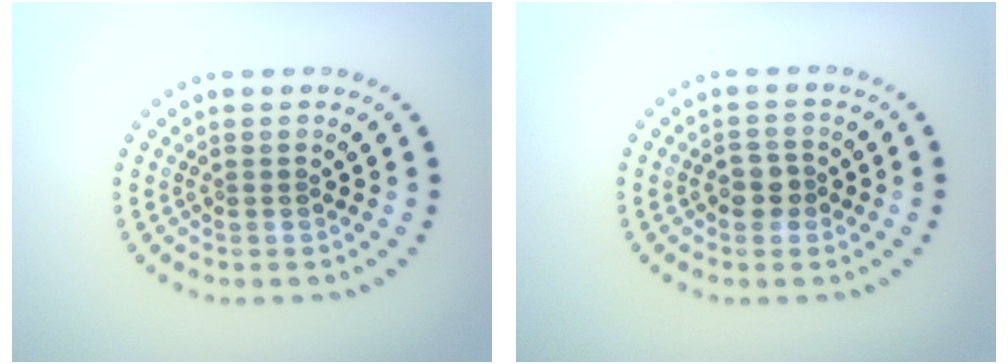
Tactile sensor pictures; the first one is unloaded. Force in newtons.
{"total": 2.1, "press": 2.0, "slide": 0.6}